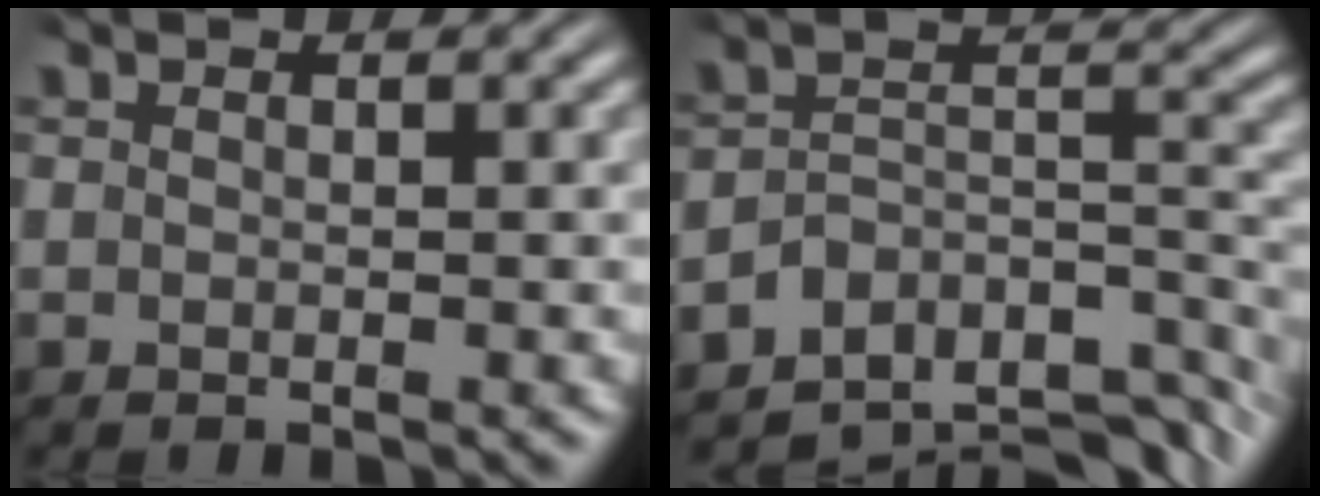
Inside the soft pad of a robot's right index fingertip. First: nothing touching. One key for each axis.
{"total": 10.9, "fx": -6.8, "fy": 6.0, "fz": 6.1, "tx": -0.085, "ty": -0.030, "tz": -0.103}